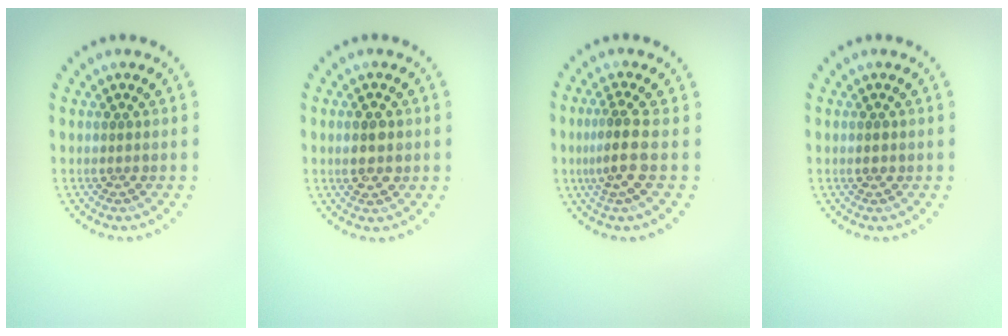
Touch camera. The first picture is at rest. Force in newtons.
{"total": 2.3, "press": 2.3, "slide": 0.3}
{"total": 2.7, "press": 2.0, "slide": 1.7}
{"total": 1.0, "press": 1.0, "slide": 0.0}